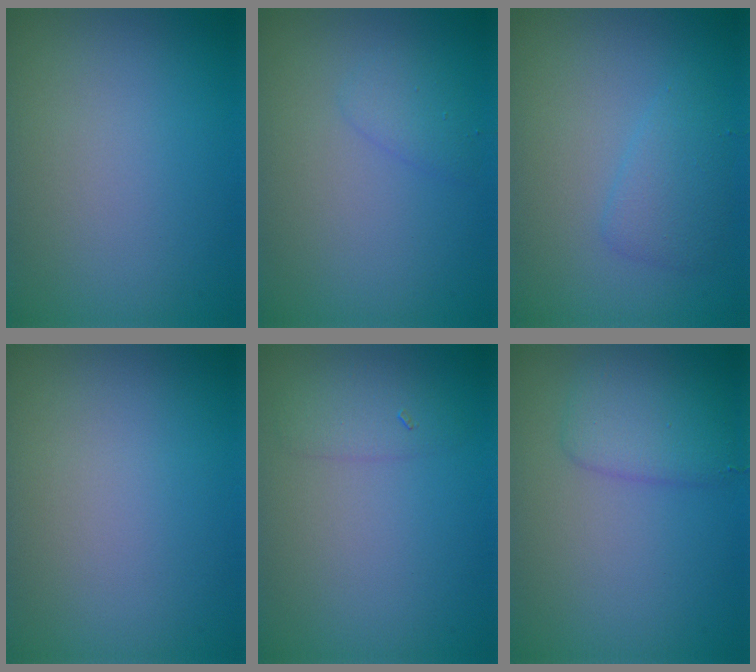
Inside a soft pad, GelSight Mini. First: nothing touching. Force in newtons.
{"total": 1.3, "press": 1.3, "slide": 0.0}
{"total": 2.1, "press": 2.1, "slide": 0.1}
{"total": 0.0}
{"total": 1.6, "press": 1.6, "slide": 0.1}
{"total": 2.8, "press": 2.8, "slide": 0.1}